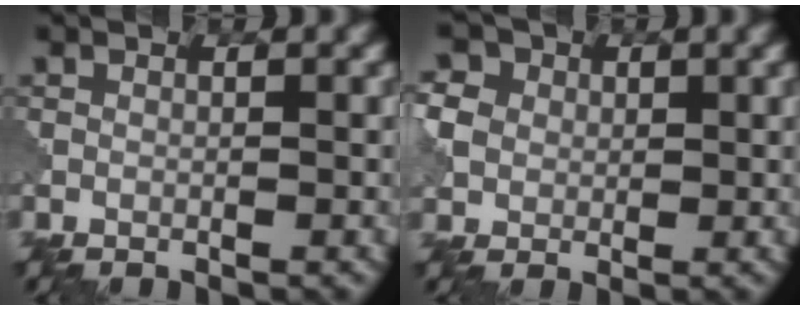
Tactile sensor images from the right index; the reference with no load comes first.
{"total": 2.6, "force": [0.5, 2.6, 0.4], "torque": [-0.032, 0.005, 0.009]}